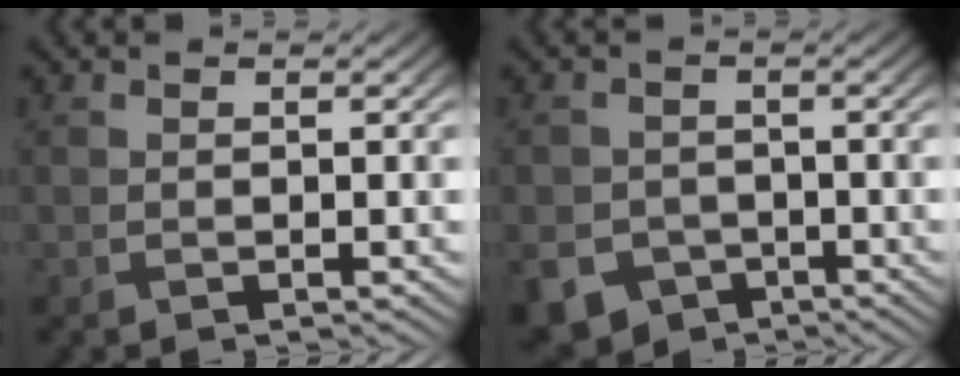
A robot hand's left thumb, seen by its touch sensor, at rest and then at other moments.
{"total": 8.2, "force": [-4.3, 6.5, 2.5], "torque": [-0.055, -0.039, -0.084]}